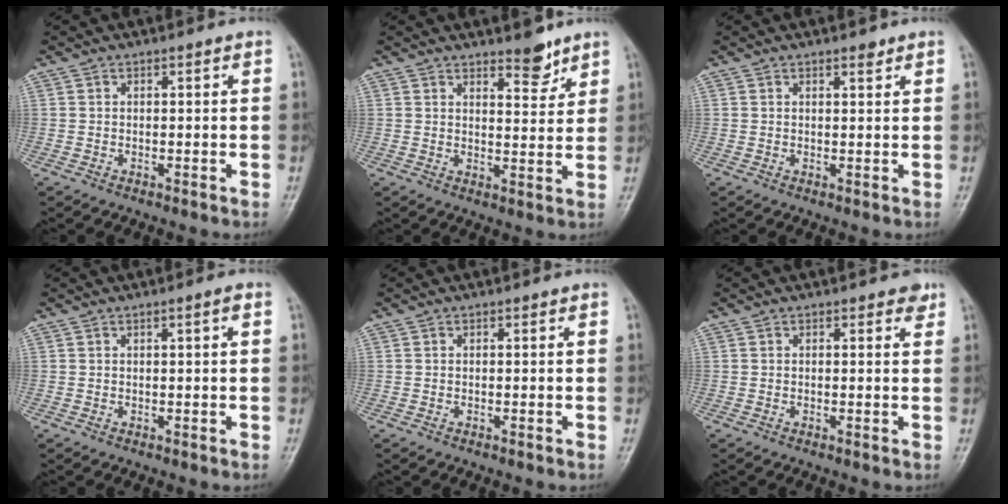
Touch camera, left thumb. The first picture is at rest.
{"total": 5.0, "force": [4.0, 1.8, 2.6], "torque": [-0.017, -0.032, 0.059]}
{"total": 1.3, "force": [1.0, 0.4, 0.7], "torque": [-0.006, -0.007, 0.016]}
{"total": 1.2, "force": [0.4, 0.0, 1.2], "torque": [-0.020, 0.002, 0.007]}
{"total": 0.0}
{"total": 1.4, "force": [0.9, 0.7, 0.7], "torque": [0.003, -0.003, 0.006]}